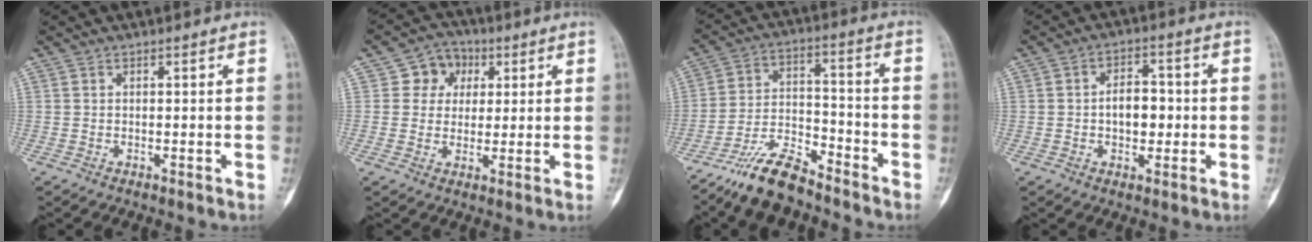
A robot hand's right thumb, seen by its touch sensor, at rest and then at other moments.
{"total": 6.9, "force": [2.0, 6.2, 2.4], "torque": [0.002, 0.003, 0.026]}
{"total": 11.4, "force": [-9.3, 3.7, 5.5], "torque": [-0.095, 0.060, -0.179]}
{"total": 6.9, "force": [-0.3, 4.4, 5.2], "torque": [-0.060, 0.015, -0.006]}